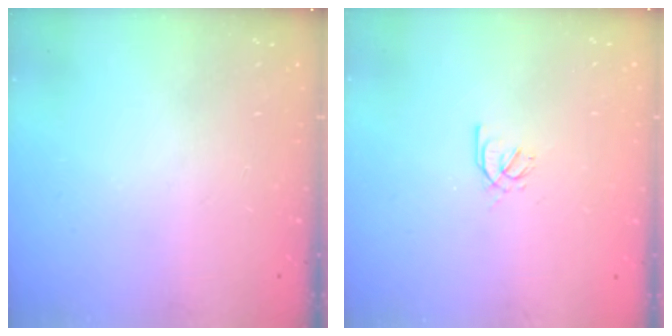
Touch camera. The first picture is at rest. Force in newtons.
{"total": 2.1, "press": 2.0, "slide": 0.7}